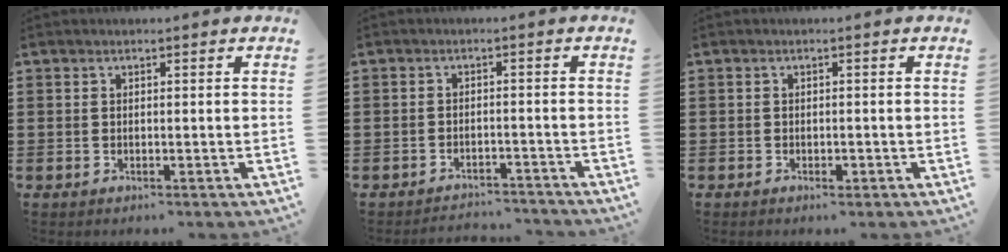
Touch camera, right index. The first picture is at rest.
{"total": 2.8, "force": [-2.8, 0.3, -0.3], "torque": [-0.002, 0.003, -0.062]}
{"total": 0.8, "force": [-0.5, 0.5, 0.3], "torque": [-0.008, -0.001, -0.010]}